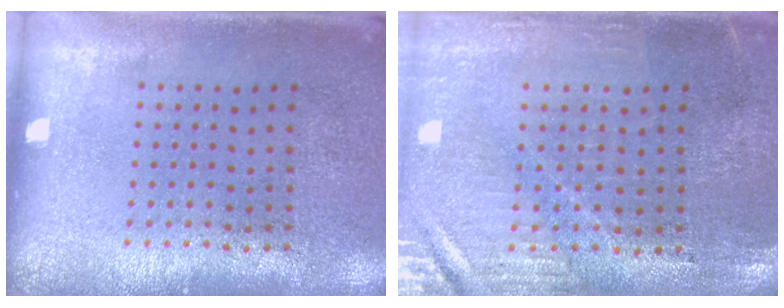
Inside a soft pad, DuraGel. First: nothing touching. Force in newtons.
{"total": 0.9, "press": 0.8, "slide": 0.3}